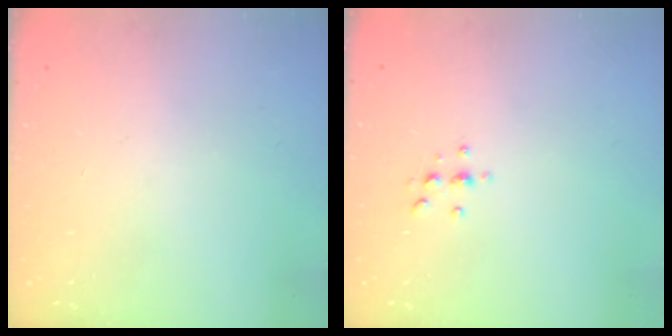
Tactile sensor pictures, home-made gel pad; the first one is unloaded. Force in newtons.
{"total": 3.1, "press": 3.1, "slide": 0.5}